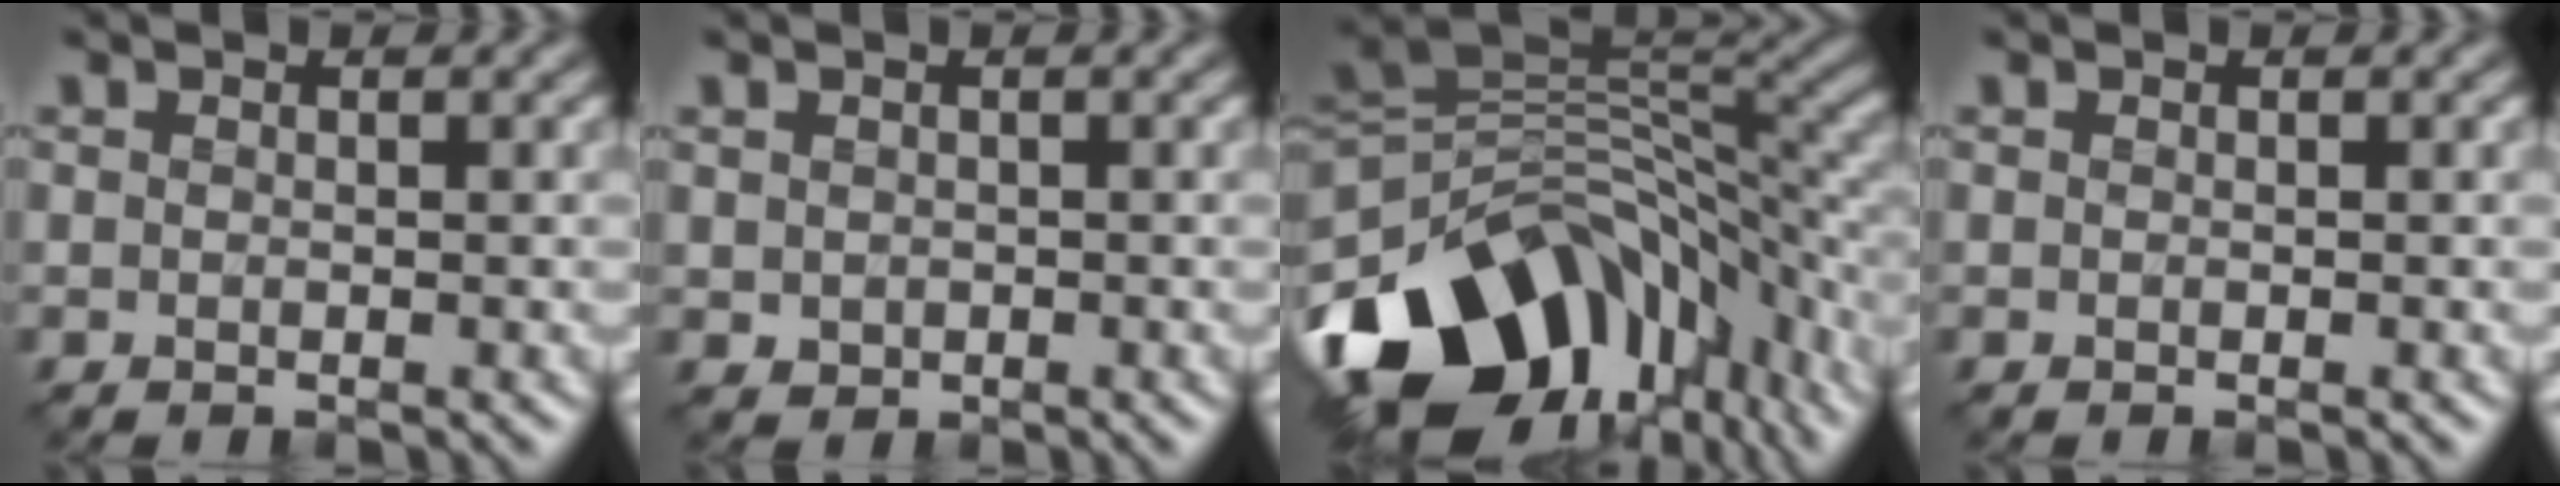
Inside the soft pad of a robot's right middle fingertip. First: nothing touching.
{"total": 0.9, "force": [0.0, 0.8, 0.2], "torque": [-0.008, -0.004, 0.002]}
{"total": 15.9, "force": [-7.5, 10.3, 9.4], "torque": [-0.193, -0.012, -0.115]}
{"total": 0.0}